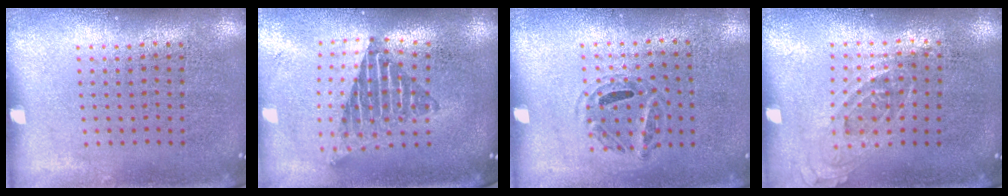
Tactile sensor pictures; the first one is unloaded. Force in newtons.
{"total": 1.9, "press": 1.5, "slide": 1.3}
{"total": 1.0, "press": 0.7, "slide": 0.7}
{"total": 0.7, "press": 0.6, "slide": 0.3}